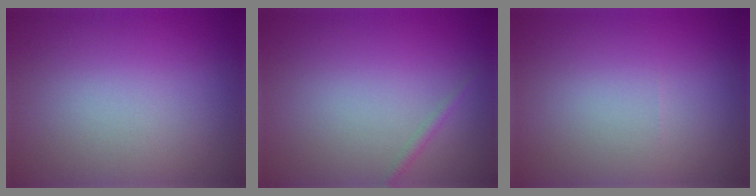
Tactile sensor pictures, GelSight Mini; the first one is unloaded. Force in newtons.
{"total": 0.7, "press": 0.7, "slide": 0.0}
{"total": 0.0}